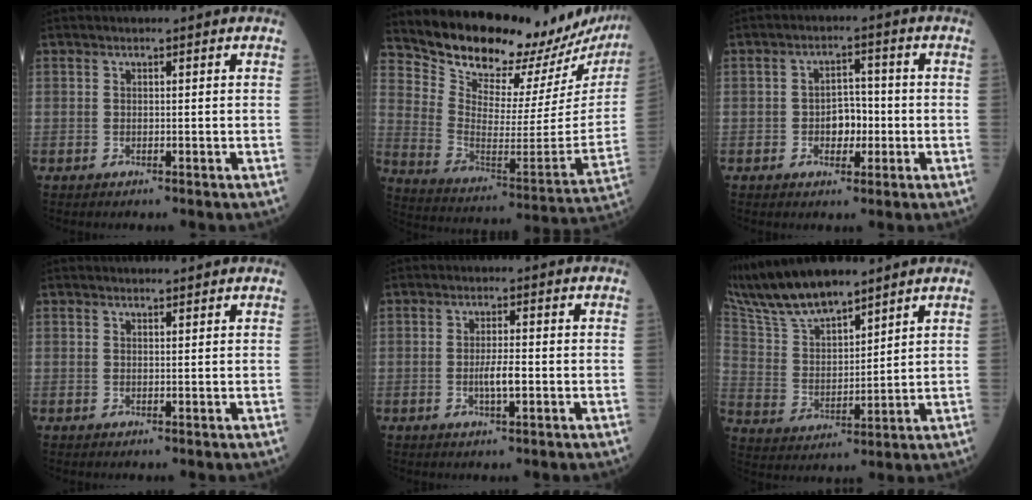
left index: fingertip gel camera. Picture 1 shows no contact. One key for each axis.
{"total": 24.1, "fx": 22.4, "fy": 5.8, "fz": 6.7, "tx": -0.111, "ty": -0.099, "tz": 0.309}
{"total": 4.3, "fx": -1.0, "fy": 2.7, "fz": 3.2, "tx": -0.048, "ty": 0.011, "tz": -0.015}
{"total": 1.7, "fx": 1.7, "fy": 0.1, "fz": 0.3, "tx": -0.007, "ty": 0.005, "tz": 0.027}
{"total": 3.0, "fx": -0.6, "fy": 0.4, "fz": 2.9, "tx": -0.058, "ty": -0.001, "tz": -0.011}
{"total": 14.5, "fx": 12.6, "fy": 2.9, "fz": 6.6, "tx": -0.147, "ty": 0.015, "tz": 0.250}